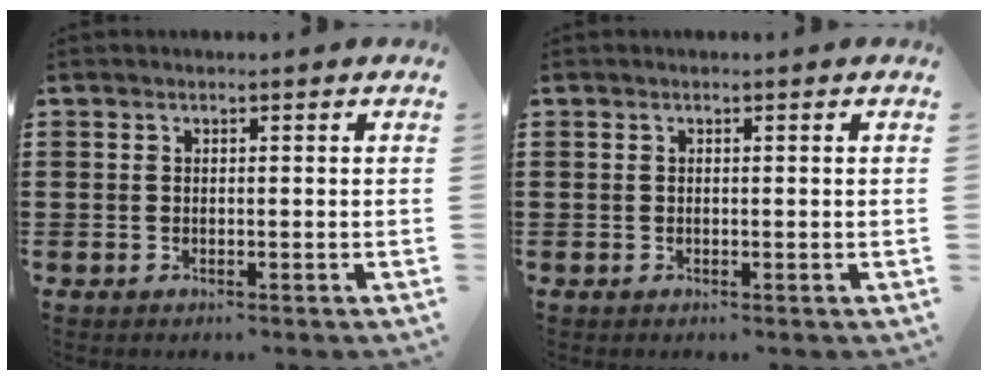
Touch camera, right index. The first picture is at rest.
{"total": 0.0}